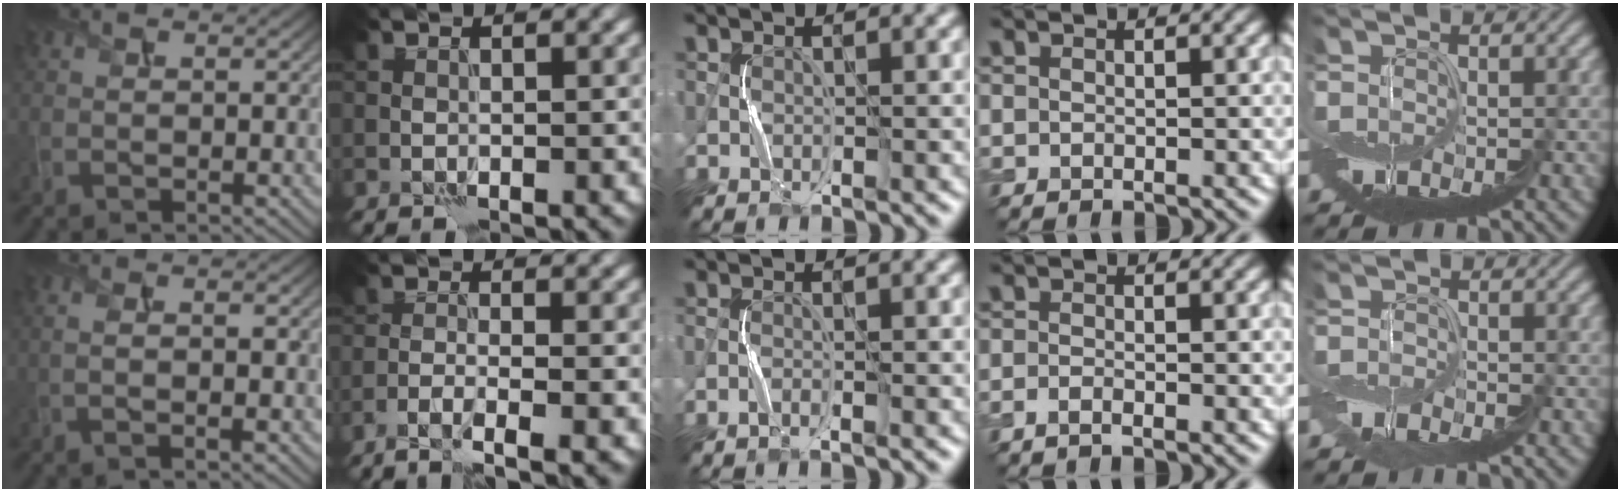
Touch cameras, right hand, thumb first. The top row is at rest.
{"thumb": {"total": 3.0, "force": [-0.2, 0.8, 2.8], "torque": [-0.051, -0.001, -0.007]}, "index": {"total": 3.2, "force": [-2.2, 0.3, 2.3], "torque": [-0.037, 0.003, -0.048]}, "middle": {"total": 0.8, "force": [-0.6, -0.3, 0.3], "torque": [-0.012, 0.001, -0.012]}, "ring": {"total": 0.5, "force": [-0.4, -0.1, 0.3], "torque": [-0.008, -0.003, -0.012]}, "little": {"total": 1.4, "force": [-0.7, -0.5, -1.1], "torque": [0.024, 0.002, -0.015]}}